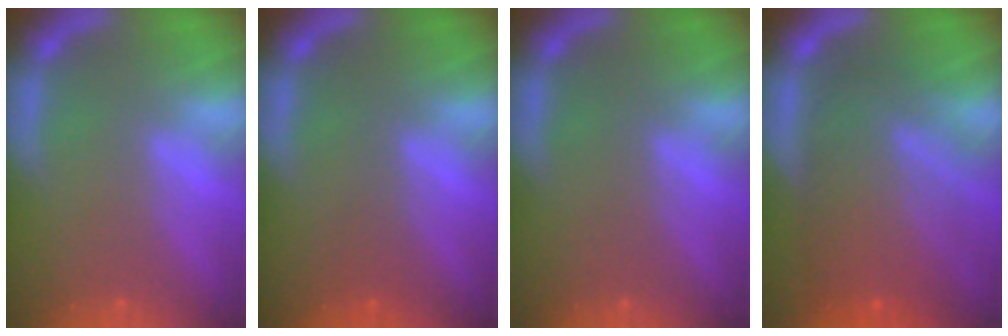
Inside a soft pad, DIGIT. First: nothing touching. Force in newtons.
{"total": 1.0}
{"total": 0.0}
{"total": 9.0}